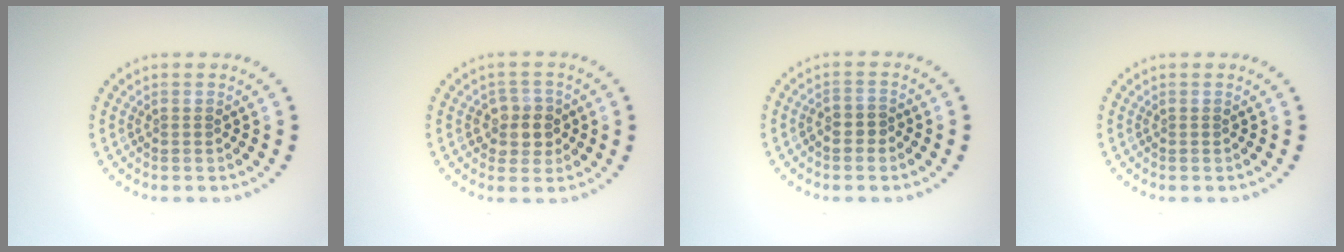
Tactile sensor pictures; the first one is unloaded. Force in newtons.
{"total": 2.6, "press": 2.4, "slide": 0.9}
{"total": 1.3, "press": 1.1, "slide": 0.7}
{"total": 0.0}